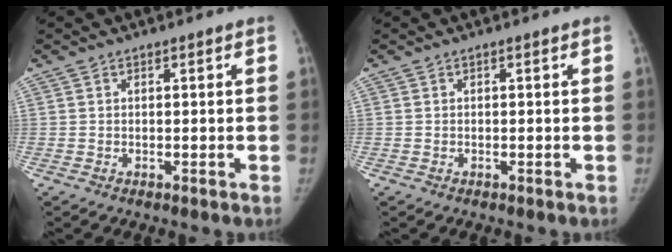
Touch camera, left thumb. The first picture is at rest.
{"total": 0.0}